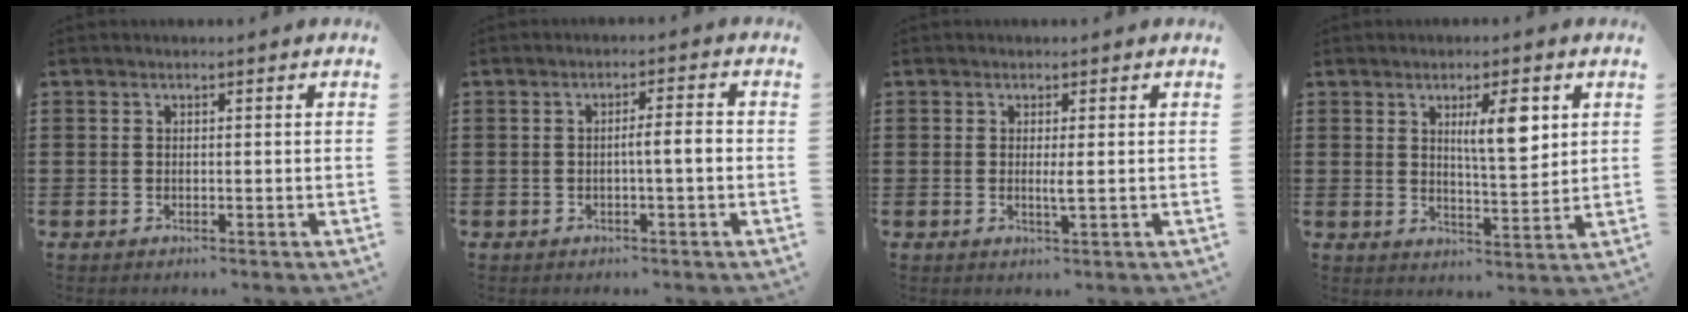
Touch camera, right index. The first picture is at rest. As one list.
[{"total": 3.0, "force": [-0.6, 0.2, 2.9], "torque": [-0.051, 0.000, -0.012]}, {"total": 1.6, "force": [-0.1, 0.0, 1.6], "torque": [-0.030, -0.004, -0.003]}, {"total": 6.8, "force": [2.6, 1.9, 6.0], "torque": [-0.099, -0.002, 0.037]}]